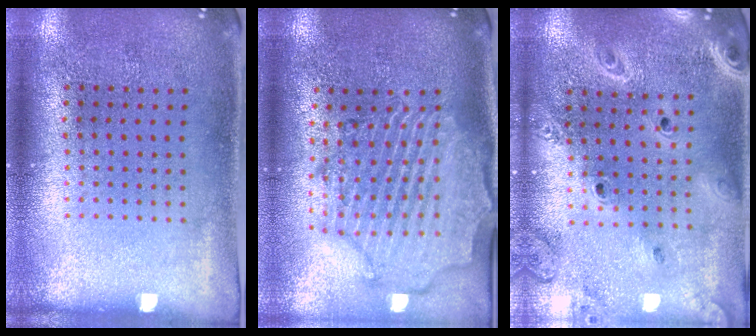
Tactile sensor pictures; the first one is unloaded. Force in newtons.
{"total": 2.8, "press": 2.5, "slide": 1.3}
{"total": 2.6, "press": 2.3, "slide": 1.2}